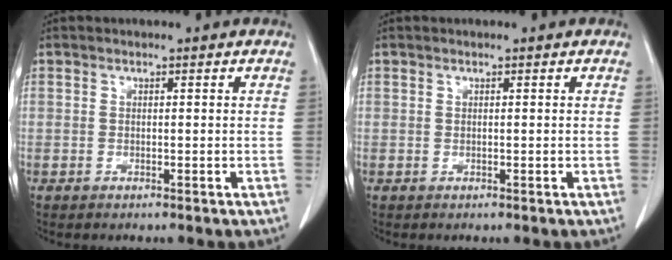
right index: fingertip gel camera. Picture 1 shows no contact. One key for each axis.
{"total": 0.0}